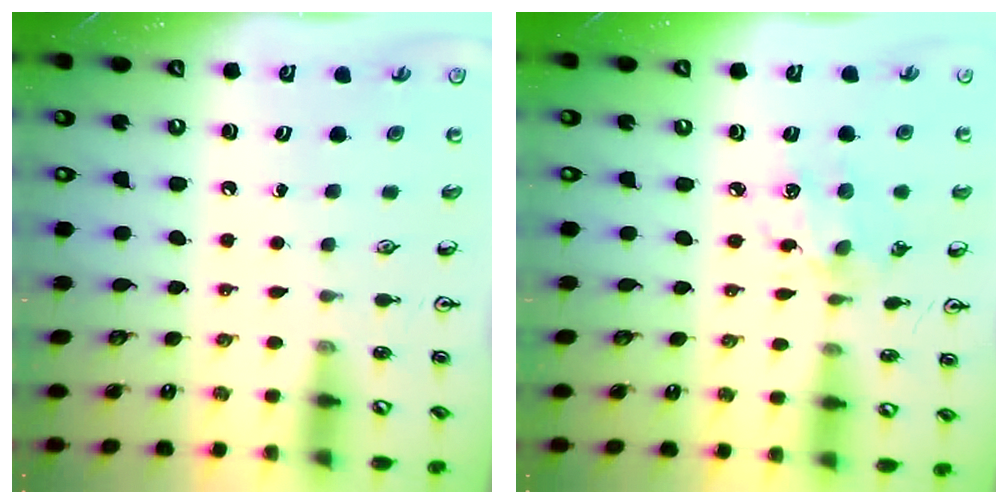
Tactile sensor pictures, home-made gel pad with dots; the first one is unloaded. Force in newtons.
{"total": 6.8, "press": 6.8, "slide": 0.5}